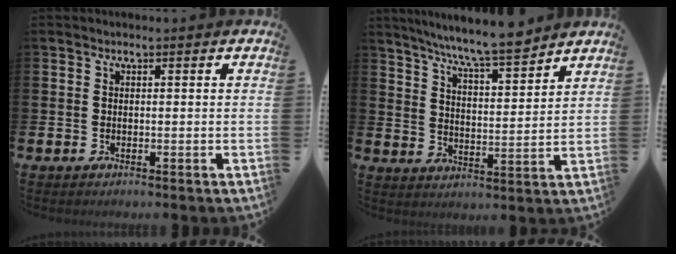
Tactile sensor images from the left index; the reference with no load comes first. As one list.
[{"total": 8.6, "force": [8.1, 0.2, 3.0], "torque": [-0.080, -0.047, 0.143]}]